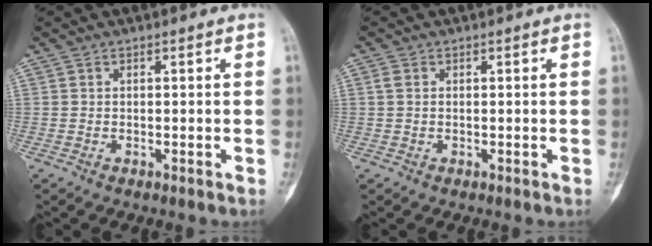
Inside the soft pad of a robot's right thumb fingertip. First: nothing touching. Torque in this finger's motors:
{"motor_torque": [-0.04, -0.05, 0.28, 0.02, -0.02]}